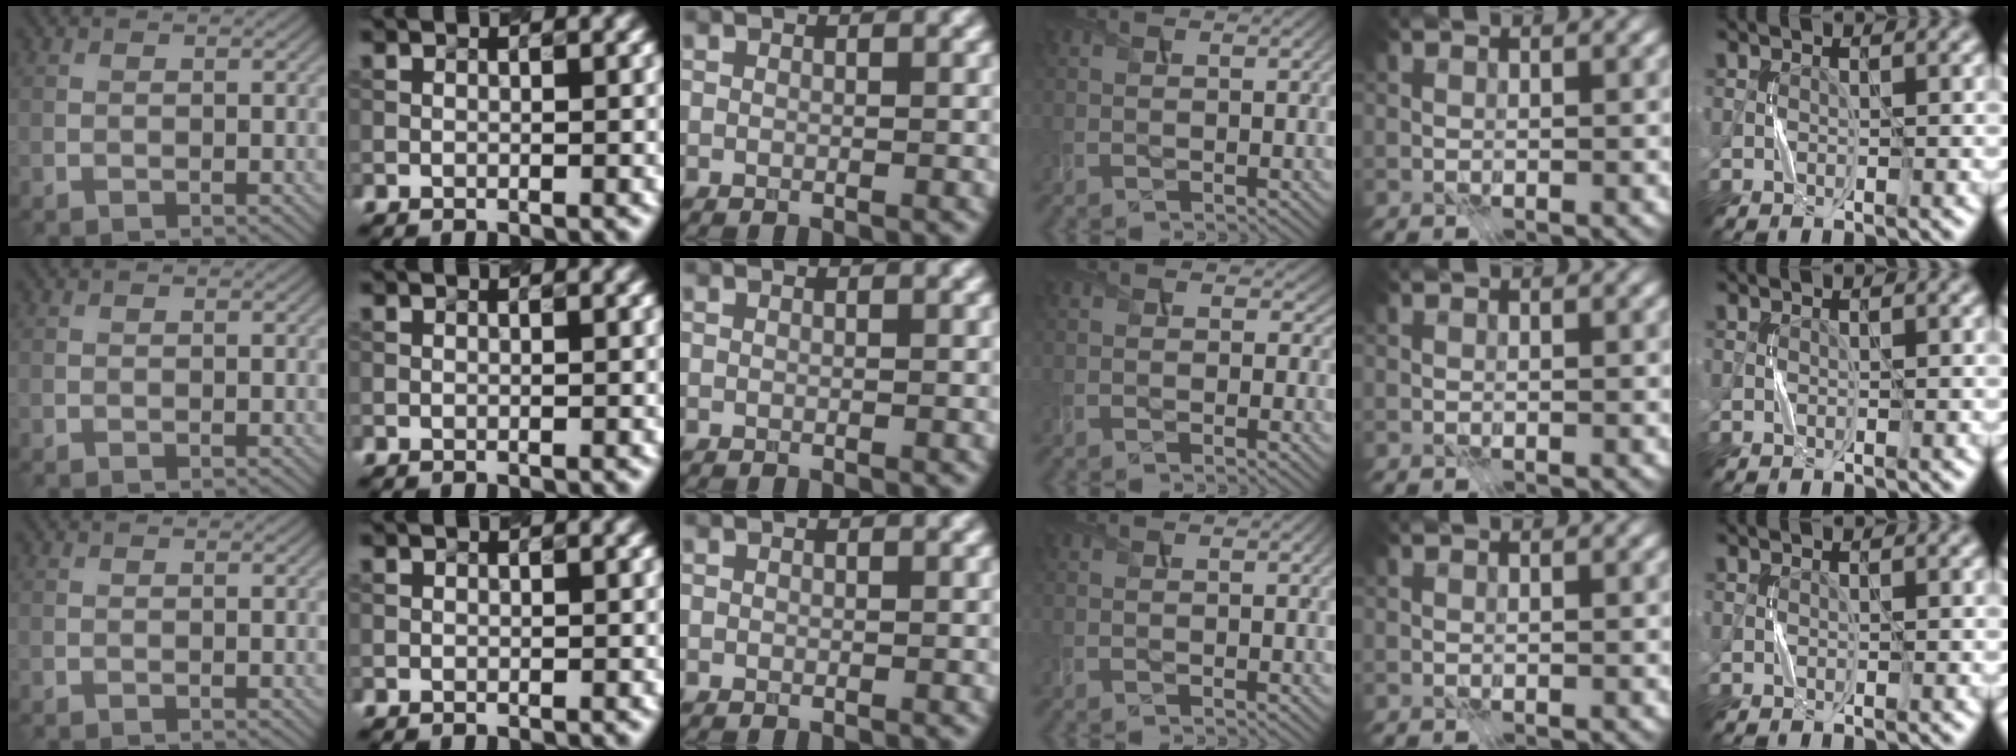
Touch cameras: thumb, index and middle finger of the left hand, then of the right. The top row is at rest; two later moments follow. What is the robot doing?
{"motion": "press", "object": "syringe"}